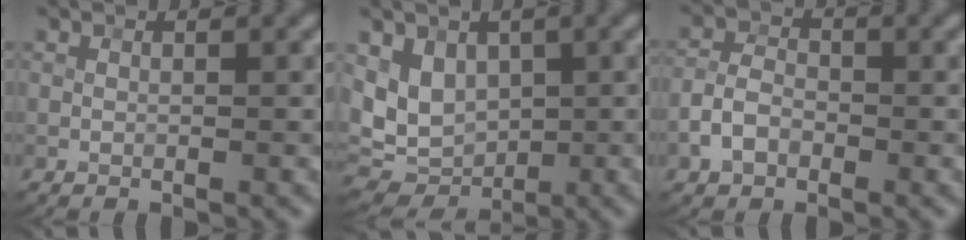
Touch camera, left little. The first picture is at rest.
{"total": 5.0, "force": [1.1, 3.9, 2.8], "torque": [-0.054, -0.015, 0.022]}
{"total": 3.2, "force": [-1.5, 2.1, 1.8], "torque": [-0.033, 0.007, -0.034]}